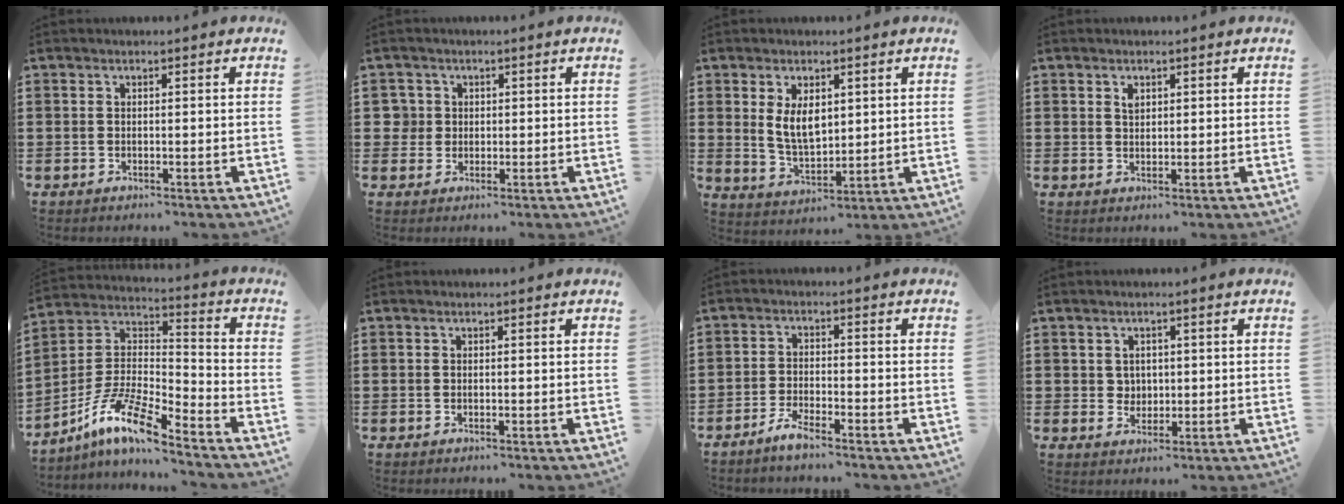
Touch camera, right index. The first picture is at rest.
{"total": 2.7, "force": [0.5, 2.6, 0.5], "torque": [-0.024, 0.008, 0.009]}
{"total": 5.6, "force": [1.8, 3.1, 4.4], "torque": [-0.086, 0.002, 0.031]}
{"total": 1.3, "force": [0.8, 0.7, 0.8], "torque": [-0.018, 0.001, 0.016]}
{"total": 10.4, "force": [-7.9, 1.6, 6.6], "torque": [-0.154, -0.005, -0.161]}
{"total": 0.0}
{"total": 2.8, "force": [-2.6, 0.1, 1.0], "torque": [-0.028, 0.003, -0.053]}
{"total": 2.1, "force": [0.8, 1.8, 0.7], "torque": [-0.021, 0.008, 0.016]}